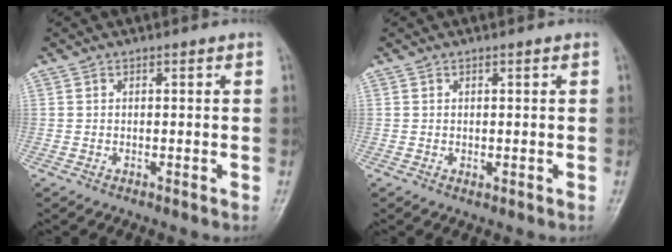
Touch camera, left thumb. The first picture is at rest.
{"total": 0.9, "force": [0.2, 0.4, 0.8], "torque": [-0.010, -0.002, 0.007]}